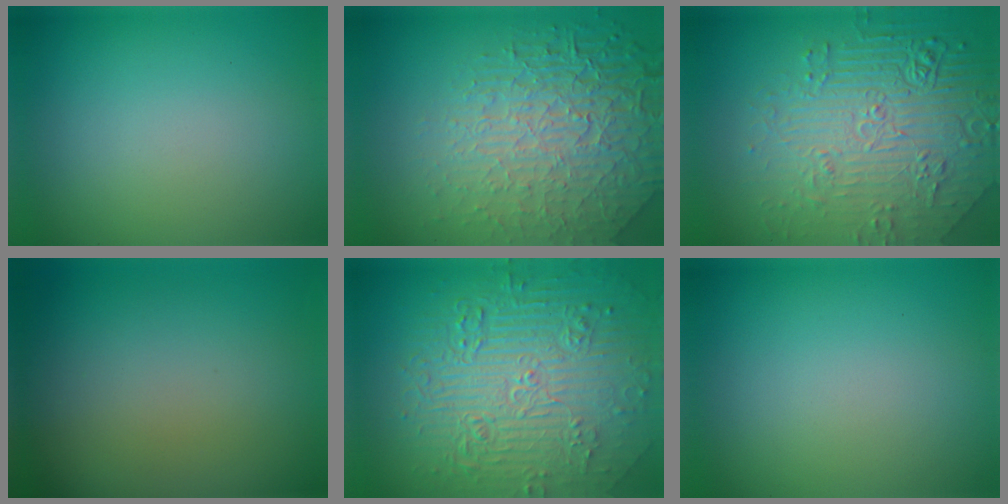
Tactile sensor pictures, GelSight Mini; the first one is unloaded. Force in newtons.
{"total": 9.0, "press": 6.0, "slide": 6.6}
{"total": 8.5, "press": 6.3, "slide": 5.7}
{"total": 0.0}
{"total": 11.0, "press": 7.3, "slide": 8.2}
{"total": 0.0}